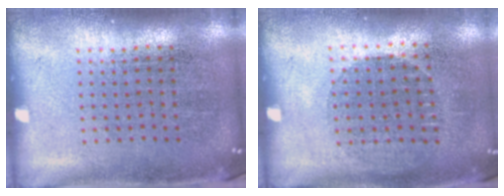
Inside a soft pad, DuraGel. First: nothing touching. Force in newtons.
{"total": 0.9, "press": 0.8, "slide": 0.4}